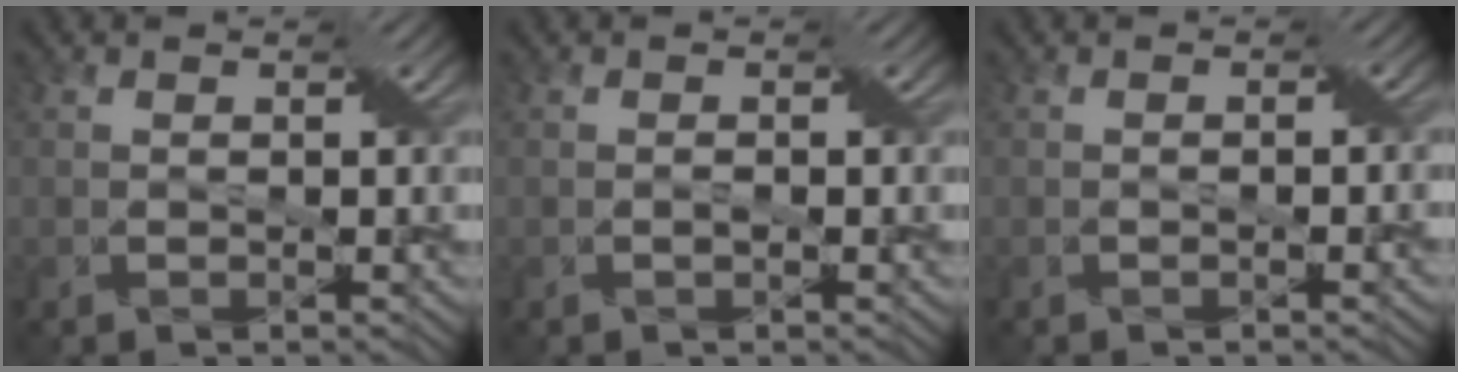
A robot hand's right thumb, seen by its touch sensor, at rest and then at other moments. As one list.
[{"total": 0.5, "force": [-0.4, 0.1, 0.3], "torque": [-0.004, 0.000, -0.009]}, {"total": 0.8, "force": [-0.4, 0.1, 0.7], "torque": [-0.011, 0.003, -0.010]}]